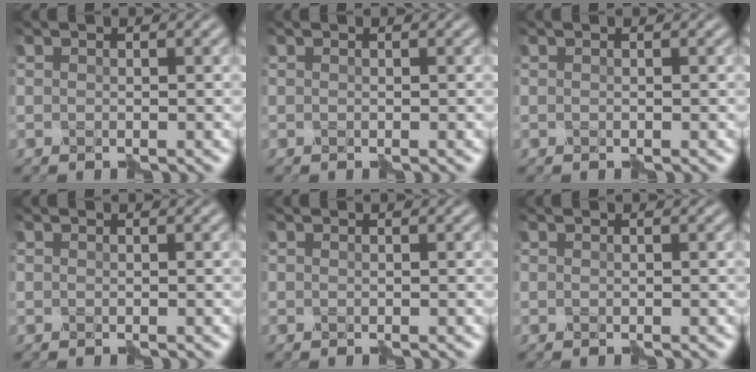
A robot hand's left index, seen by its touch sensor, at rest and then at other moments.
{"total": 0.0}
{"total": 0.0}
{"total": 0.0}
{"total": 0.0}
{"total": 0.0}